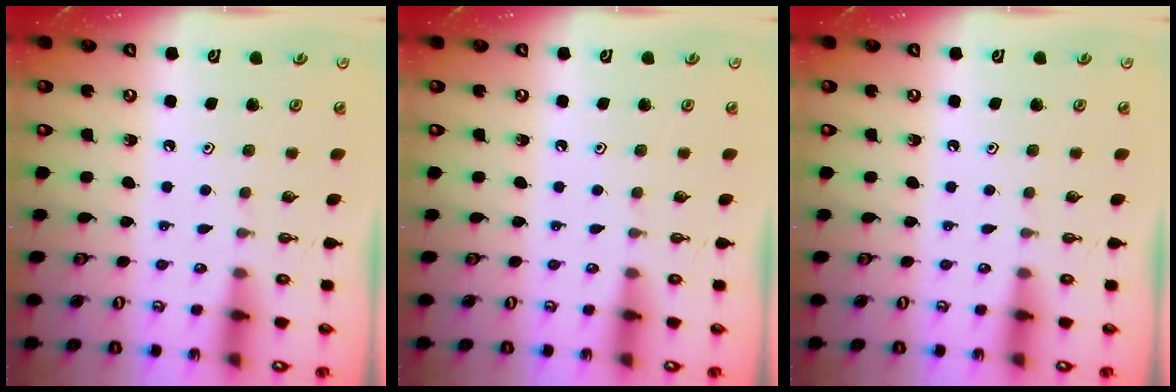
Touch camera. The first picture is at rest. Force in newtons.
{"total": 0.0}
{"total": 0.0}